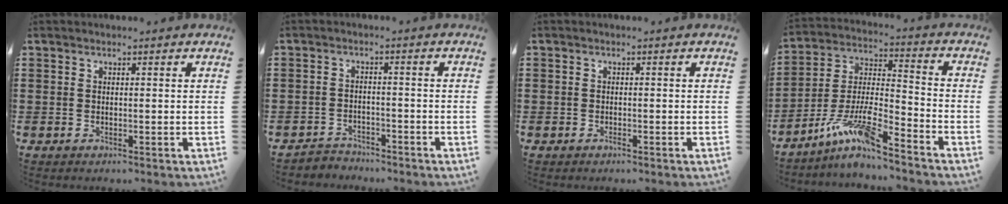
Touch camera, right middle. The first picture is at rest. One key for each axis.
{"total": 2.8, "fx": -2.7, "fy": 0.7, "fz": -0.4, "tx": -0.002, "ty": 0.000, "tz": -0.060}
{"total": 0.8, "fx": -0.6, "fy": 0.4, "fz": 0.1, "tx": -0.003, "ty": 0.001, "tz": -0.013}
{"total": 9.8, "fx": -7.8, "fy": 0.9, "fz": 5.9, "tx": -0.137, "ty": -0.009, "tz": -0.157}